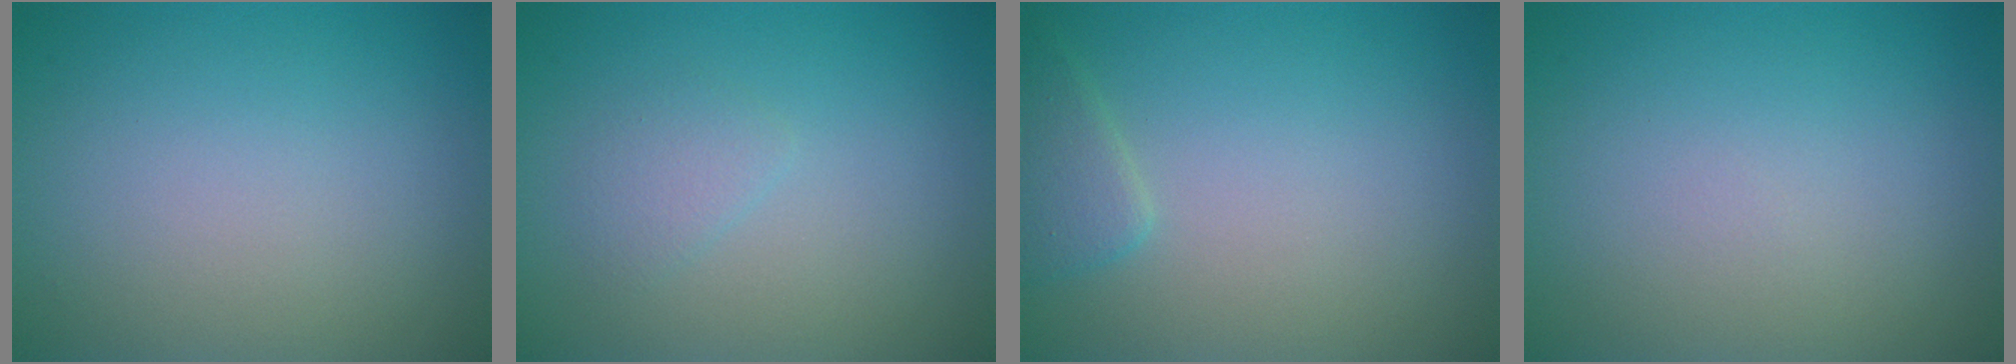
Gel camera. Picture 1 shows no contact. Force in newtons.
{"total": 1.3, "press": 1.3, "slide": 0.1}
{"total": 1.8, "press": 1.8, "slide": 0.1}
{"total": 0.0}